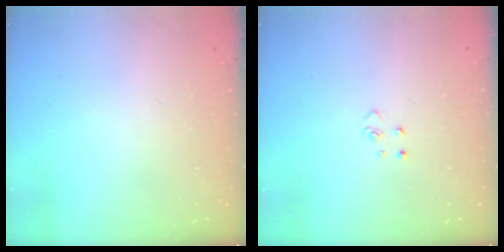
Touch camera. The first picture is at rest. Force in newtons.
{"total": 2.6, "press": 2.6, "slide": 0.3}